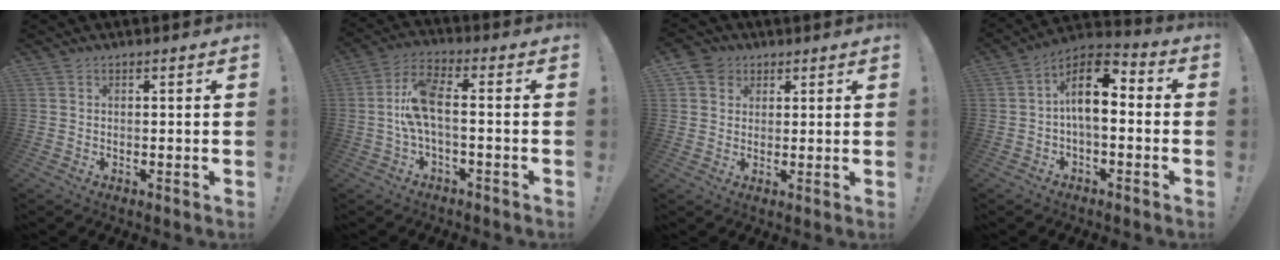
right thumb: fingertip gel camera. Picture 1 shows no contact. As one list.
[{"total": 10.3, "force": [-0.1, 3.3, 9.8], "torque": [-0.196, -0.004, -0.003]}, {"total": 6.2, "force": [2.8, 5.4, 1.3], "torque": [-0.022, -0.011, 0.057]}, {"total": 11.6, "force": [0.8, 5.9, 9.9], "torque": [-0.170, 0.008, 0.013]}]